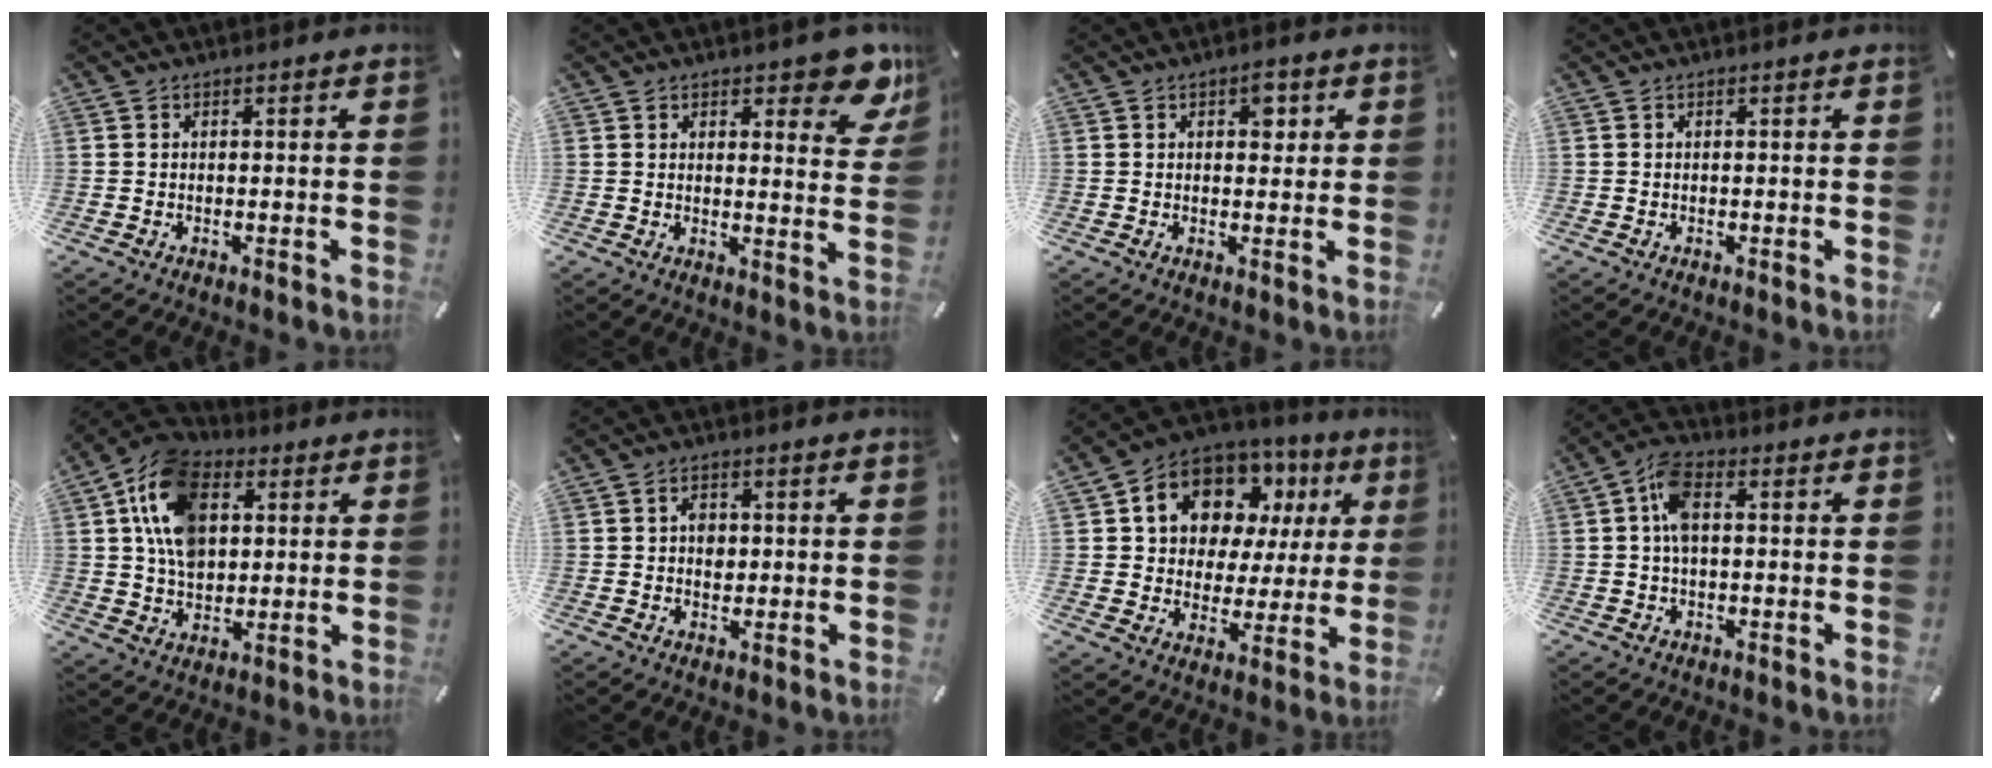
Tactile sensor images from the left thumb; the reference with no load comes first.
{"total": 8.3, "force": [6.2, 3.7, 4.2], "torque": [-0.034, -0.043, 0.103]}
{"total": 3.7, "force": [1.5, 2.3, 2.6], "torque": [-0.016, -0.009, 0.016]}
{"total": 0.0}
{"total": 15.2, "force": [3.9, 11.2, 9.5], "torque": [-0.186, 0.000, 0.071]}
{"total": 3.5, "force": [0.2, 2.7, 2.2], "torque": [-0.020, -0.003, -0.002]}
{"total": 12.2, "force": [6.1, 9.6, 4.4], "torque": [-0.092, -0.037, 0.117]}
{"total": 6.5, "force": [0.7, 3.6, 5.4], "torque": [-0.118, 0.009, 0.011]}